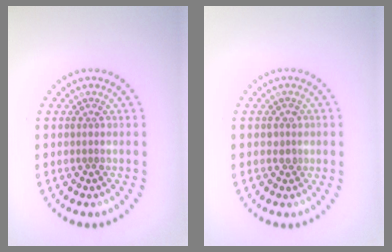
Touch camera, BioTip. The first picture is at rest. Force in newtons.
{"total": 0.9, "press": 0.7, "slide": 0.5}